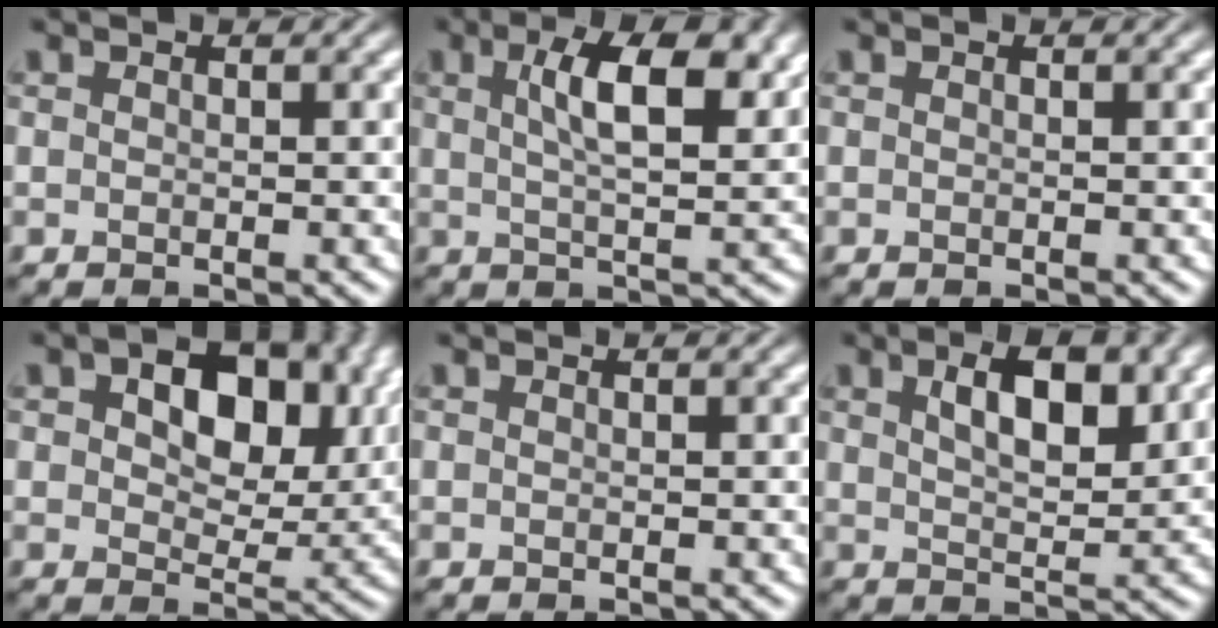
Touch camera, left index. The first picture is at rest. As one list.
[{"total": 6.6, "force": [2.4, 2.2, 5.7], "torque": [-0.091, 0.004, 0.038]}, {"total": 0.0}, {"total": 10.7, "force": [3.4, 6.5, 7.8], "torque": [-0.112, -0.003, 0.051]}, {"total": 0.0}, {"total": 5.5, "force": [2.3, 2.3, 4.4], "torque": [-0.071, 0.004, 0.038]}]